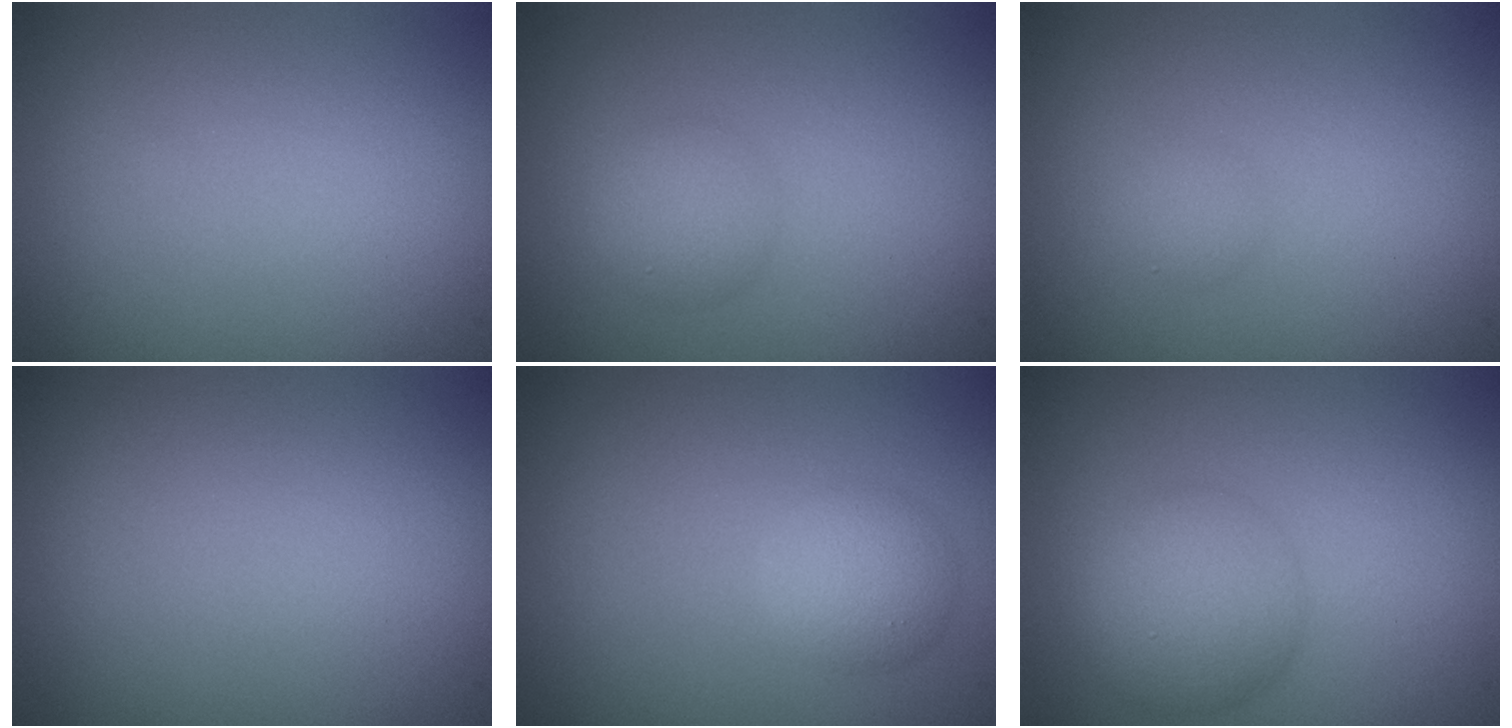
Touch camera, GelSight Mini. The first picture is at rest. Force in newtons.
{"total": 2.4, "press": 2.4, "slide": 0.0}
{"total": 1.1, "press": 1.1, "slide": 0.0}
{"total": 0.0}
{"total": 2.5, "press": 2.5, "slide": 0.1}
{"total": 4.5, "press": 4.5, "slide": 0.1}